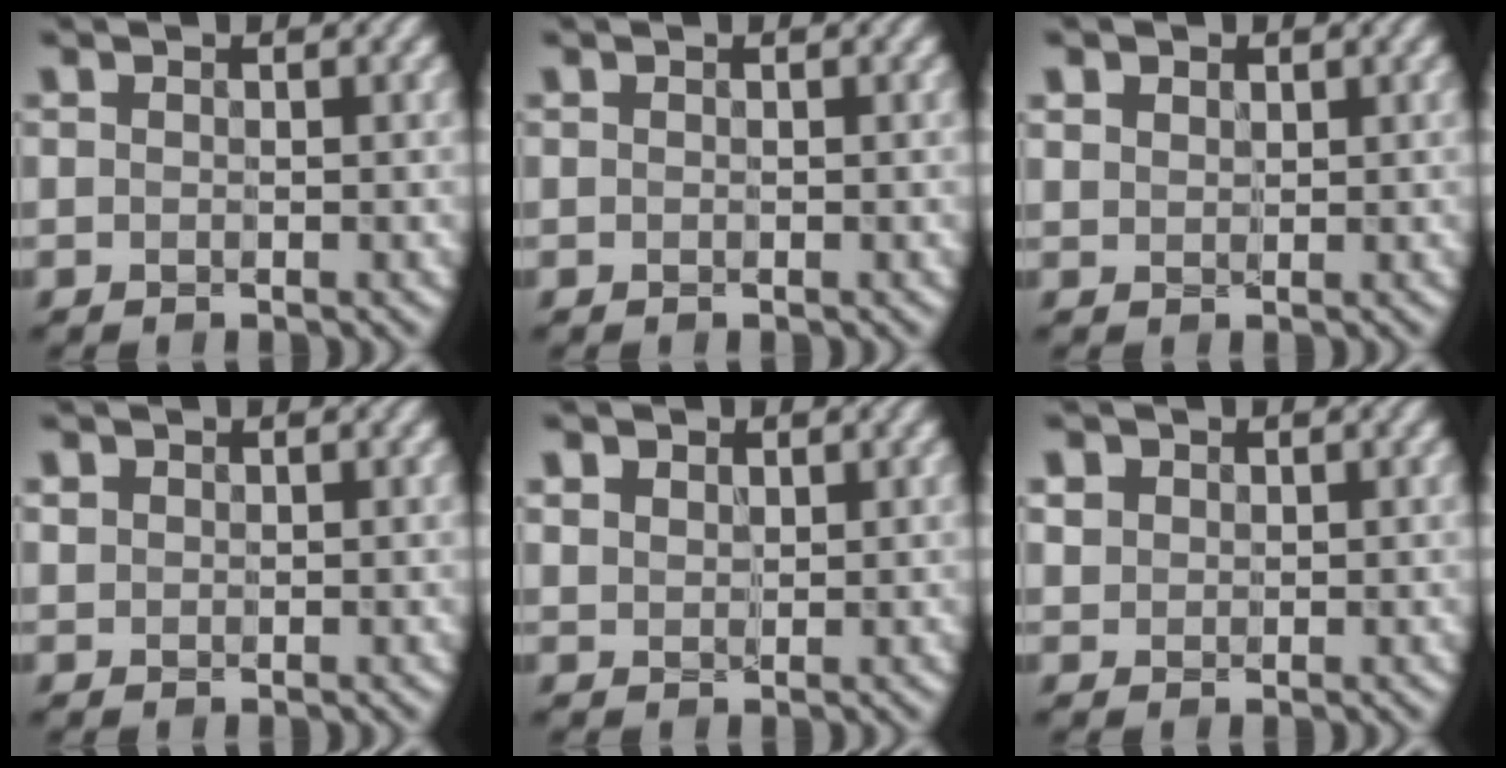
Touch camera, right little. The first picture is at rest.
{"total": 0.0}
{"total": 1.4, "force": [0.8, 1.1, 0.4], "torque": [-0.022, -0.003, 0.024]}
{"total": 0.7, "force": [0.3, 0.6, 0.0], "torque": [-0.009, 0.000, 0.013]}
{"total": 1.9, "force": [1.0, 1.4, 0.7], "torque": [-0.030, -0.003, 0.026]}
{"total": 1.3, "force": [0.4, 1.2, 0.2], "torque": [-0.018, -0.006, 0.017]}